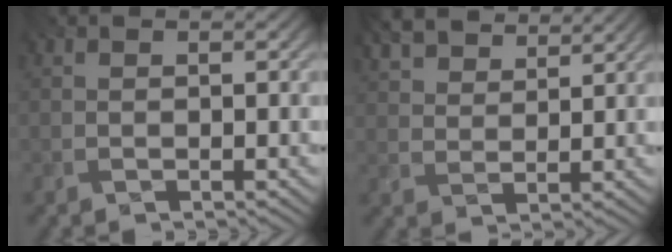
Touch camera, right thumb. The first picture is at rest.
{"total": 7.5, "force": [6.0, 2.7, 3.6], "torque": [-0.092, -0.006, 0.114]}